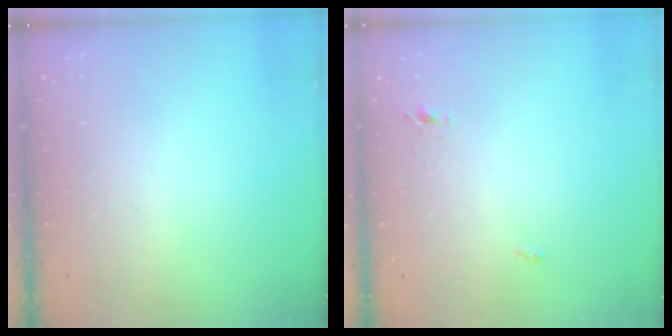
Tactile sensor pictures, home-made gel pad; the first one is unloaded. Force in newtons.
{"total": 2.3, "press": 2.1, "slide": 1.0}